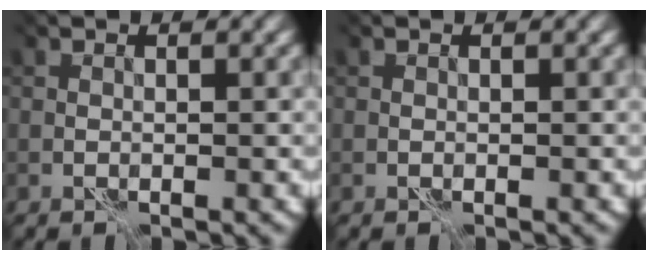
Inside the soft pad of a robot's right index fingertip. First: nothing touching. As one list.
[{"total": 0.0}]